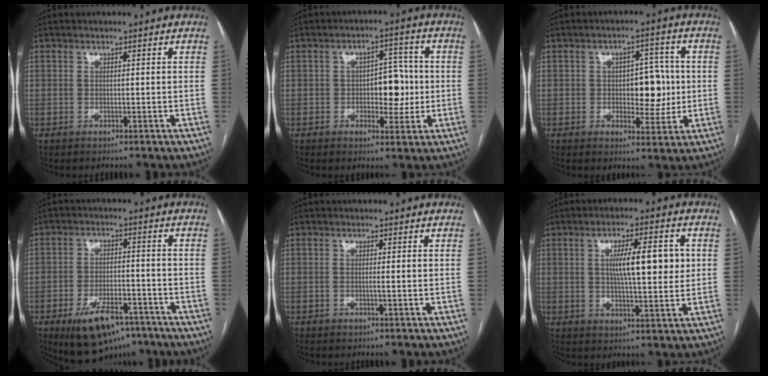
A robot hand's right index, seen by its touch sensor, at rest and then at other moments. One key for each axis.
{"total": 6.6, "fx": -0.5, "fy": 3.6, "fz": 5.6, "tx": -0.071, "ty": 0.015, "tz": -0.003}
{"total": 7.4, "fx": 0.0, "fy": 3.9, "fz": 6.3, "tx": -0.077, "ty": 0.013, "tz": 0.006}
{"total": 11.4, "fx": -7.2, "fy": 5.0, "fz": 7.2, "tx": -0.118, "ty": -0.003, "tz": -0.109}
{"total": 0.8, "fx": -0.2, "fy": -0.2, "fz": 0.8, "tx": -0.014, "ty": 0.000, "tz": -0.003}
{"total": 9.4, "fx": 1.6, "fy": 1.9, "fz": 9.0, "tx": -0.147, "ty": 0.010, "tz": 0.027}